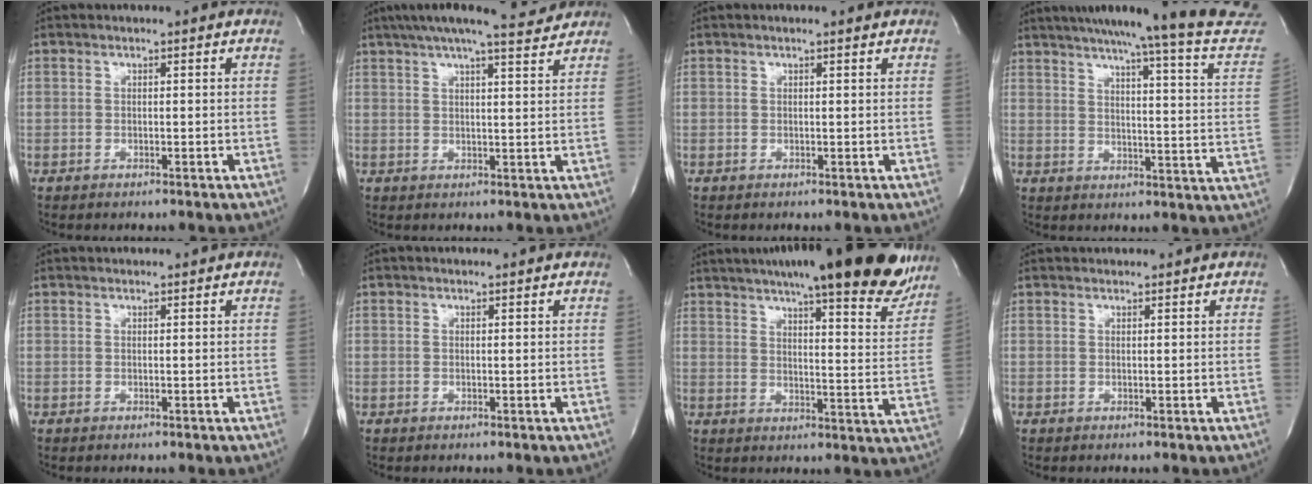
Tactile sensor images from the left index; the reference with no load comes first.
{"total": 12.4, "force": [11.0, 0.7, 5.5], "torque": [-0.094, 0.014, 0.151]}
{"total": 1.0, "force": [0.9, 0.1, 0.5], "torque": [-0.012, 0.006, 0.013]}
{"total": 25.1, "force": [23.0, -1.1, 9.9], "torque": [-0.149, -0.091, 0.274]}
{"total": 3.0, "force": [3.0, 0.3, 0.5], "torque": [-0.010, 0.025, 0.039]}
{"total": 3.0, "force": [2.9, 0.4, 0.6], "torque": [-0.015, 0.012, 0.029]}
{"total": 26.4, "force": [21.3, 4.2, 15.0], "torque": [-0.220, -0.016, 0.268]}
{"total": 4.6, "force": [4.5, 0.6, 0.8], "torque": [-0.014, 0.032, 0.055]}